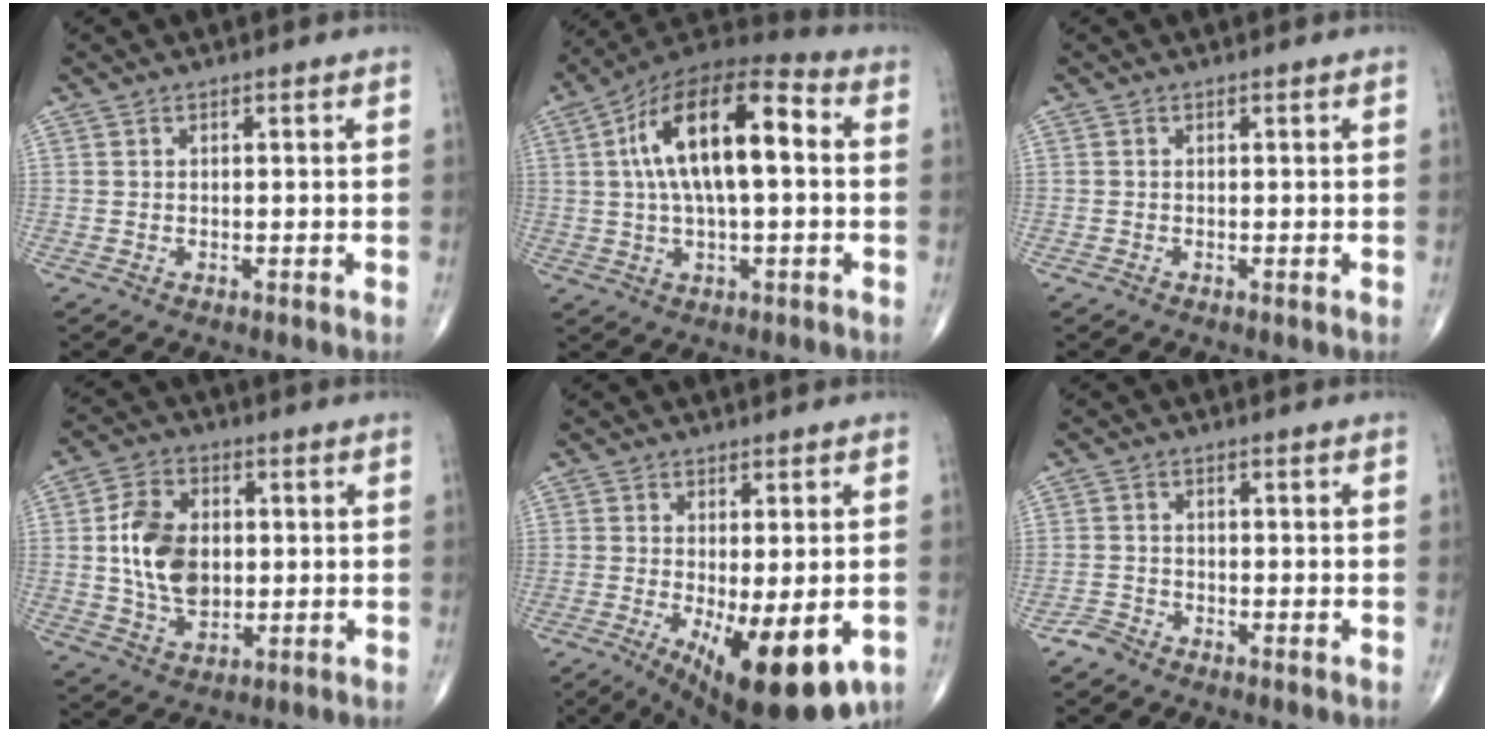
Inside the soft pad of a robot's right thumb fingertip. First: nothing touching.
{"total": 18.1, "force": [2.5, 7.6, 16.2], "torque": [-0.281, 0.040, 0.033]}
{"total": 0.0}
{"total": 12.1, "force": [0.7, 8.3, 8.9], "torque": [-0.144, 0.001, 0.015]}
{"total": 16.3, "force": [-6.1, 5.9, 14.0], "torque": [-0.179, -0.019, -0.075]}
{"total": 1.8, "force": [-1.7, 0.7, -0.1], "torque": [0.006, -0.002, -0.039]}